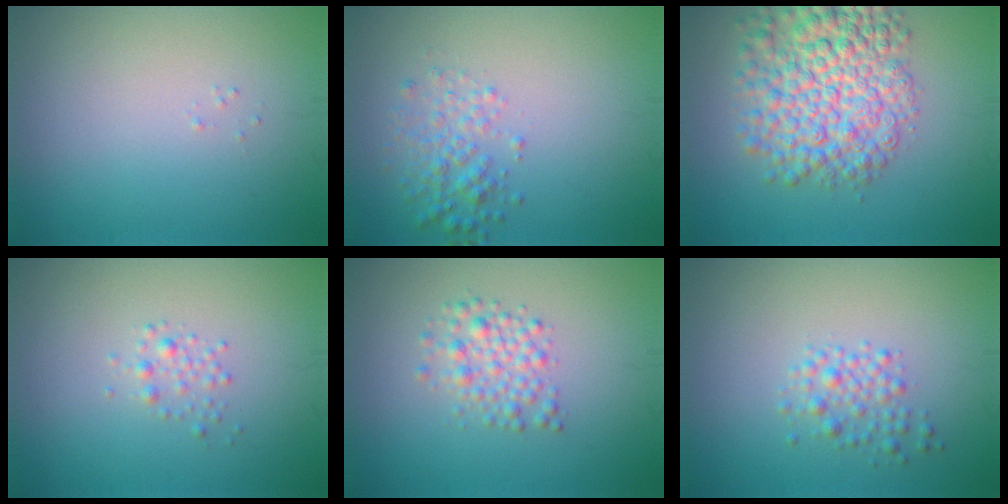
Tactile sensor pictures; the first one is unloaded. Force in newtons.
{"total": 2.4, "press": 2.4, "slide": 0.1}
{"total": 8.4, "press": 8.4, "slide": 0.2}
{"total": 1.2, "press": 1.2, "slide": 0.0}
{"total": 2.5, "press": 2.5, "slide": 0.0}
{"total": 2.0, "press": 2.0, "slide": 0.0}